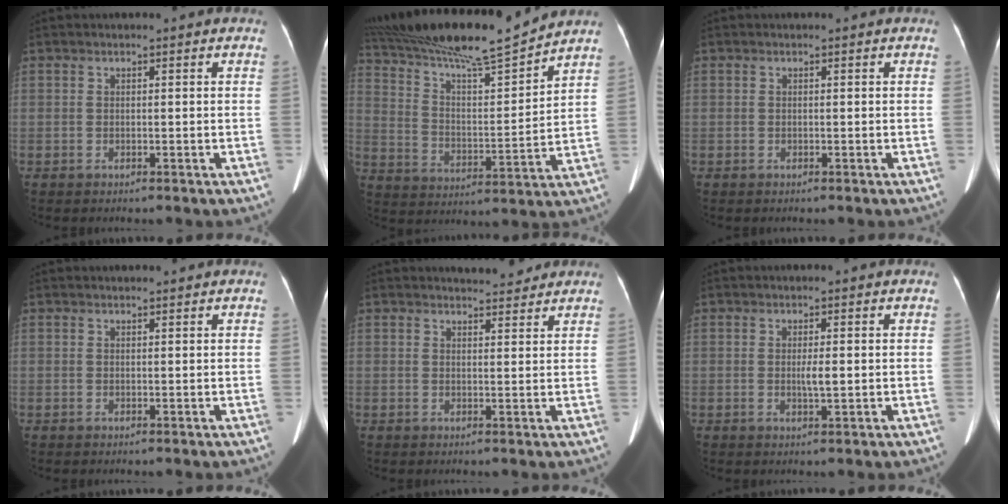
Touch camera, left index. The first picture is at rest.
{"total": 19.2, "force": [17.1, 0.0, 8.8], "torque": [-0.163, -0.004, 0.283]}
{"total": 0.0}
{"total": 1.4, "force": [1.3, 0.2, 0.6], "torque": [-0.006, 0.015, 0.020]}
{"total": 4.3, "force": [4.1, 0.9, 1.0], "torque": [-0.016, 0.002, 0.051]}
{"total": 1.8, "force": [-0.3, 0.2, 1.8], "torque": [-0.036, -0.005, -0.003]}